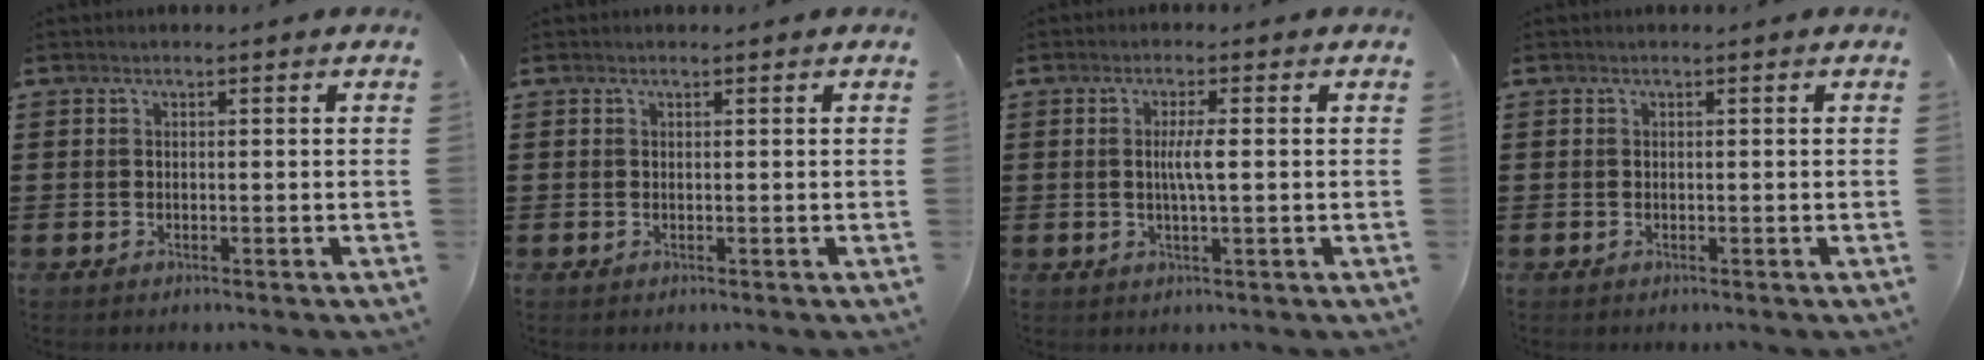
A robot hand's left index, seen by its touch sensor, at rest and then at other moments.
{"total": 0.0}
{"total": 3.3, "force": [0.1, 0.3, 3.3], "torque": [-0.063, -0.003, -0.001]}
{"total": 0.0}